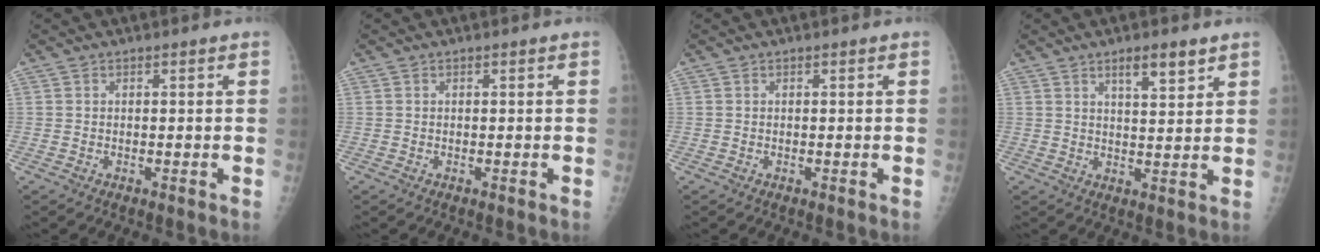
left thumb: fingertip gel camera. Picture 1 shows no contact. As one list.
[{"total": 0.0}, {"total": 0.0}, {"total": 5.4, "force": [3.4, 1.5, 3.9], "torque": [-0.050, -0.023, 0.055]}]